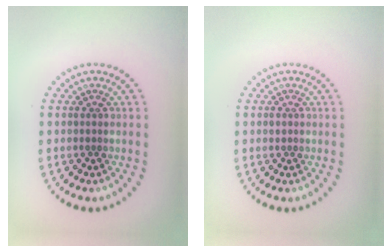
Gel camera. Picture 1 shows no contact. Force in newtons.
{"total": 0.5, "press": 0.4, "slide": 0.3}